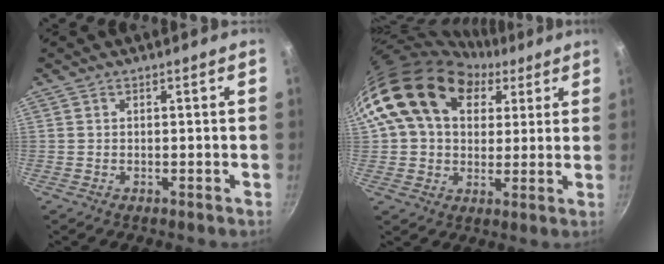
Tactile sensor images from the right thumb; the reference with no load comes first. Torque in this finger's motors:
{"motor_torque": [-1.88, 3.14, 1.75, -0.09, 0.75]}